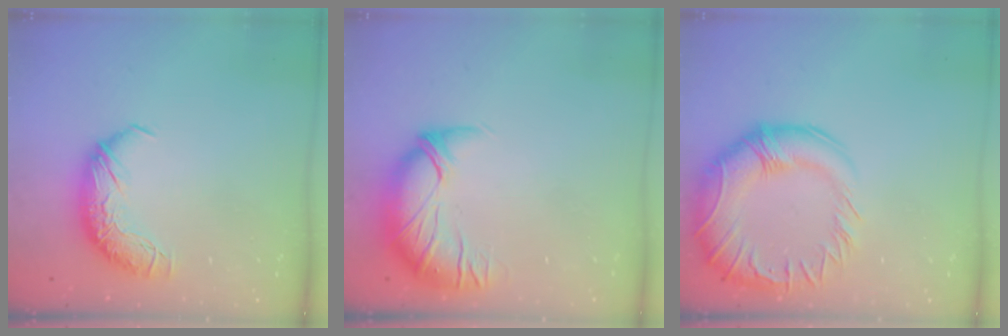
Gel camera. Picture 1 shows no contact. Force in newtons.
{"total": 3.2, "press": 1.8, "slide": 2.6}
{"total": 10.3, "press": 9.2, "slide": 4.7}